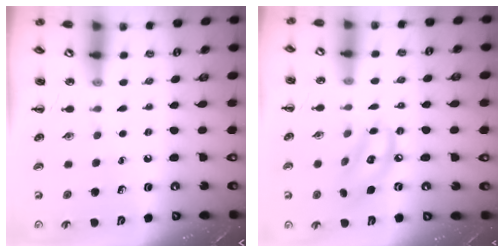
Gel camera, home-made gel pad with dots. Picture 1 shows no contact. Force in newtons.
{"total": 10.2, "press": 10.1, "slide": 1.2}